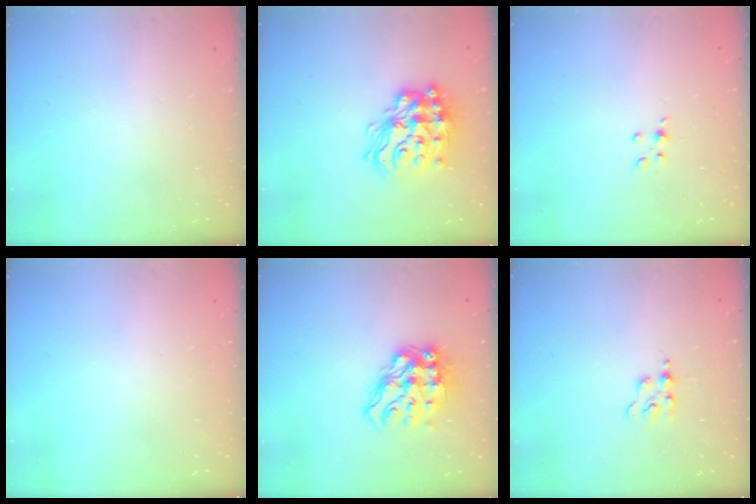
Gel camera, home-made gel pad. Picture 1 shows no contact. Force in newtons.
{"total": 19.6, "press": 19.5, "slide": 1.2}
{"total": 3.3, "press": 3.1, "slide": 1.1}
{"total": 0.0}
{"total": 14.1, "press": 14.0, "slide": 2.0}
{"total": 2.8, "press": 2.7, "slide": 0.5}